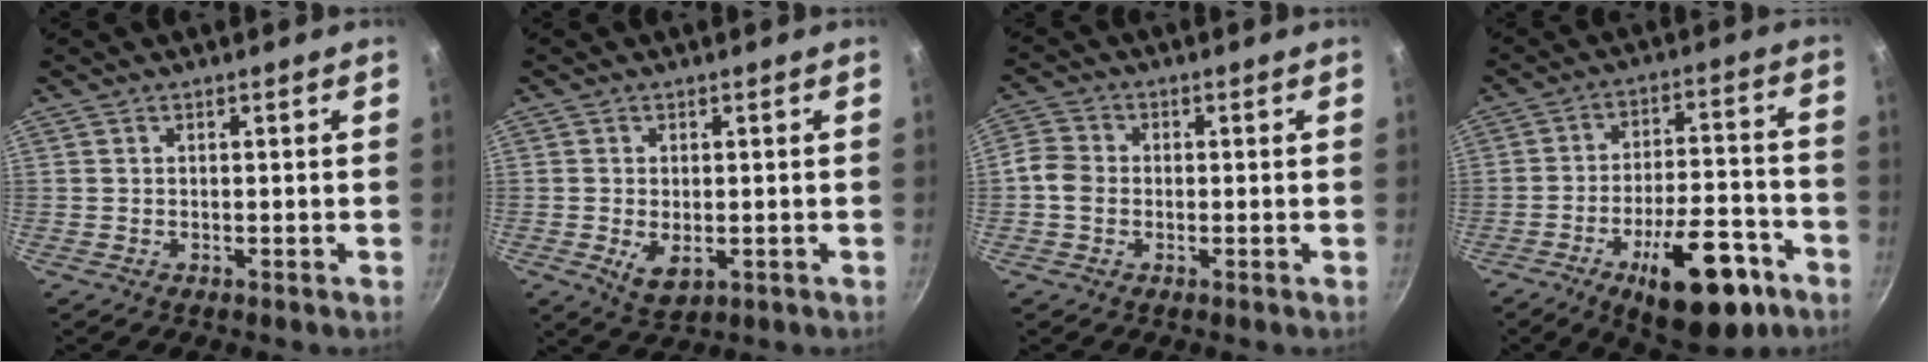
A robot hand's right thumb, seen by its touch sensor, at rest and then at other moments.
{"total": 4.6, "force": [-0.8, 2.9, 3.5], "torque": [-0.056, -0.014, -0.004]}
{"total": 4.2, "force": [-0.8, 3.6, 2.2], "torque": [-0.038, 0.010, -0.030]}
{"total": 18.1, "force": [-9.3, 7.5, 13.6], "torque": [-0.167, 0.056, -0.124]}